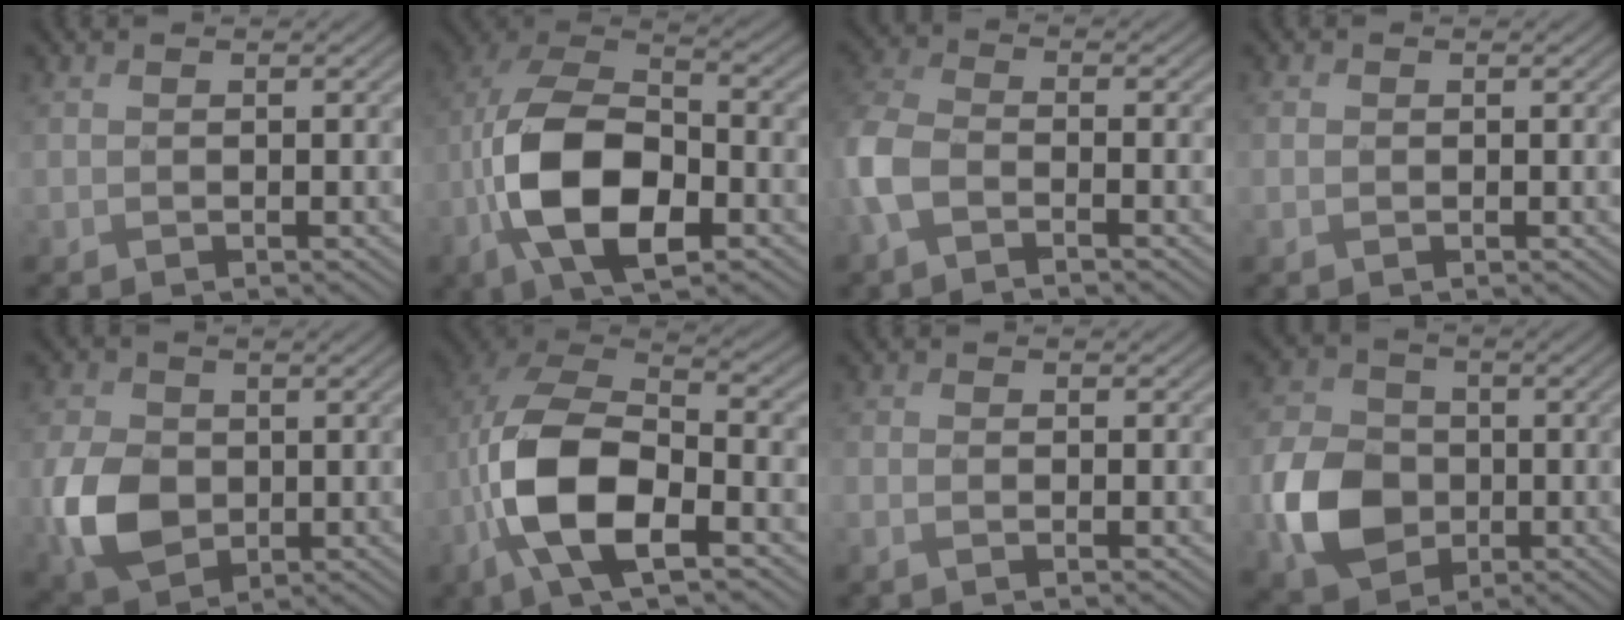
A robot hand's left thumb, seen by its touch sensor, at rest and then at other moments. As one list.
[{"total": 13.6, "force": [-5.0, 6.8, 10.7], "torque": [-0.222, -0.008, -0.114]}, {"total": 5.6, "force": [-3.0, 3.0, 3.7], "torque": [-0.102, 0.000, -0.080]}, {"total": 0.9, "force": [-0.3, 0.8, 0.4], "torque": [-0.007, 0.001, -0.008]}, {"total": 7.5, "force": [-1.4, 5.5, 4.9], "torque": [-0.116, -0.008, -0.036]}, {"total": 12.6, "force": [-4.6, 5.4, 10.4], "torque": [-0.215, -0.003, -0.103]}, {"total": 1.0, "force": [-0.8, -0.4, -0.2], "torque": [0.010, 0.003, -0.021]}, {"total": 8.6, "force": [-2.8, 6.7, 4.6], "torque": [-0.104, -0.009, -0.069]}]